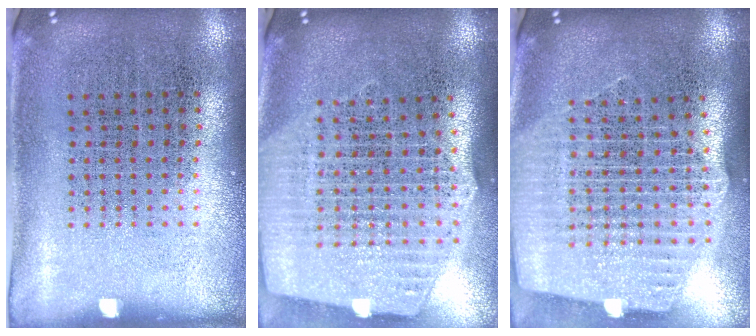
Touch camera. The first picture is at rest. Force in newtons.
{"total": 2.6, "press": 2.2, "slide": 1.4}
{"total": 2.6, "press": 2.2, "slide": 1.3}